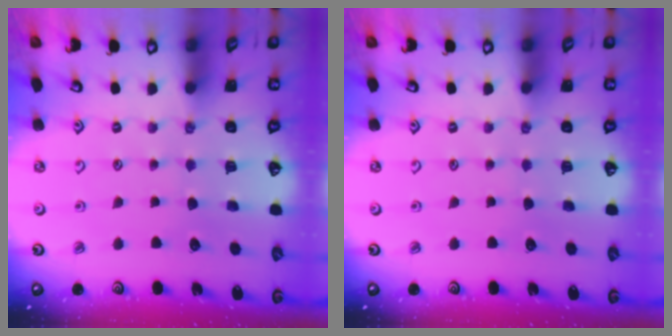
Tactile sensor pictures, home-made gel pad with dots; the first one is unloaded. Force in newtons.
{"total": 0.0}